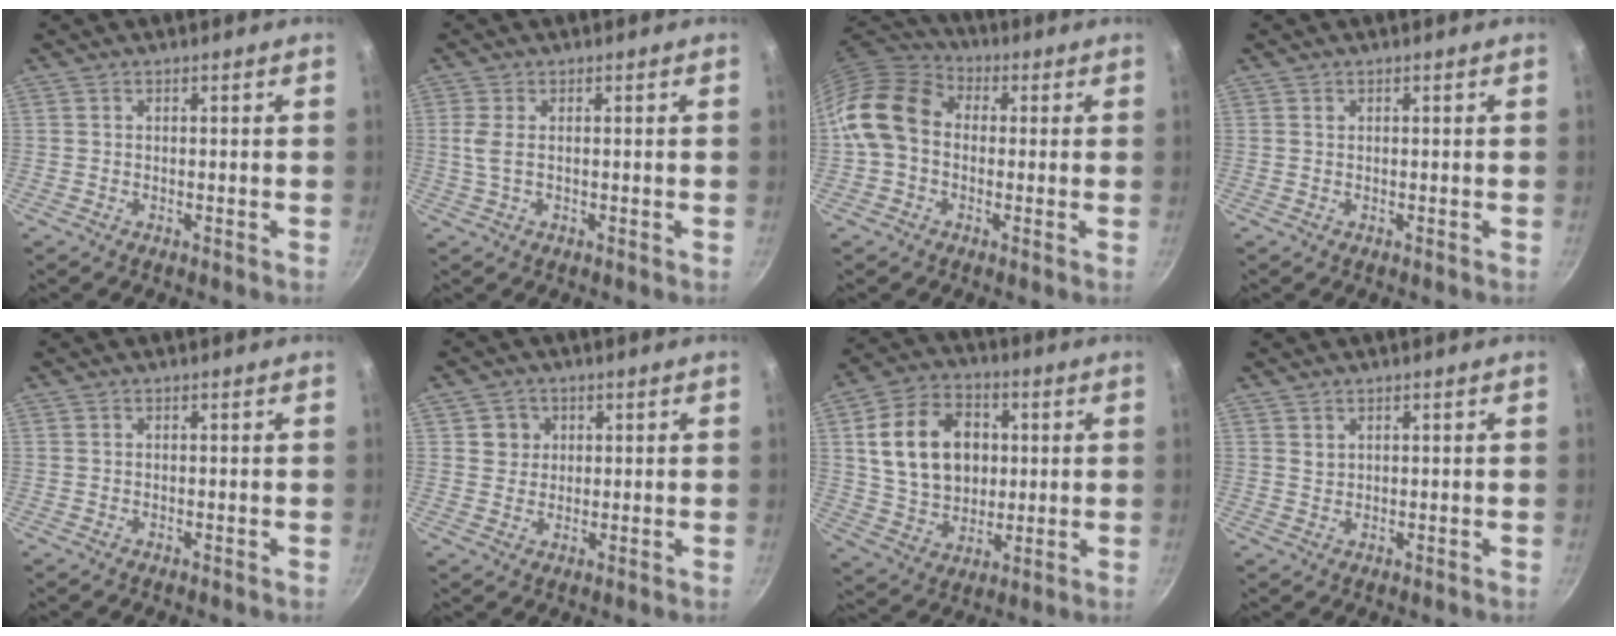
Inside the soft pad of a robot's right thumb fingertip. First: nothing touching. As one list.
[{"total": 2.9, "force": [0.3, 1.2, 2.6], "torque": [-0.060, 0.000, 0.004]}, {"total": 12.3, "force": [0.1, 9.6, 7.8], "torque": [-0.119, 0.029, -0.019]}, {"total": 0.5, "force": [0.2, 0.4, 0.2], "torque": [-0.002, 0.000, 0.003]}, {"total": 0.0}, {"total": 3.9, "force": [1.1, 3.6, 0.7], "torque": [0.018, 0.005, 0.015]}, {"total": 17.5, "force": [2.9, 13.2, 11.2], "torque": [-0.171, 0.005, 0.054]}, {"total": 1.2, "force": [0.9, 0.8, 0.4], "torque": [-0.003, -0.003, 0.016]}]